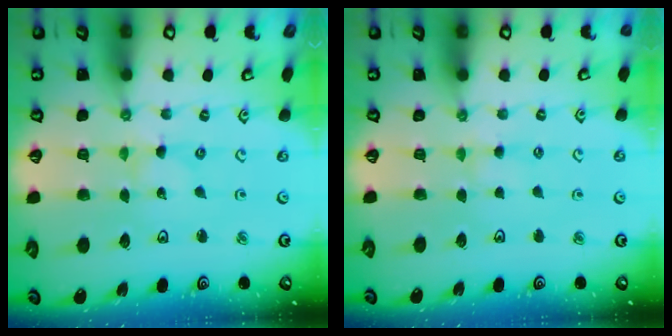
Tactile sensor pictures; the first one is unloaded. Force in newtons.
{"total": 2.2, "press": 2.2, "slide": 0.4}